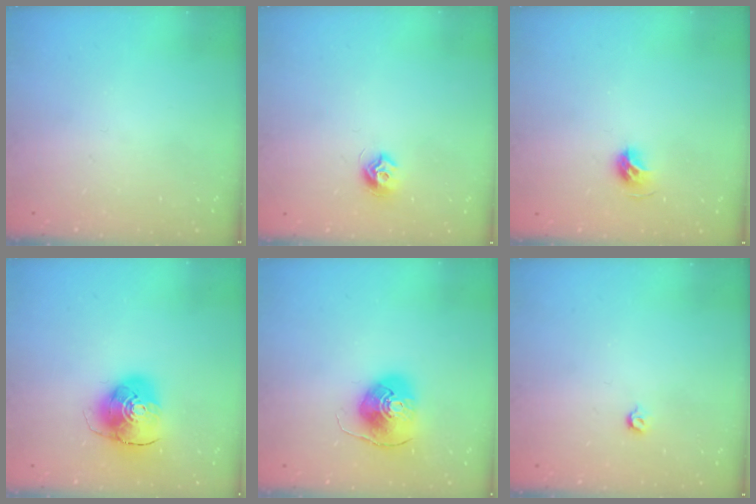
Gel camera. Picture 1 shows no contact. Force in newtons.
{"total": 7.9, "press": 7.9, "slide": 0.6}
{"total": 6.6, "press": 6.5, "slide": 1.2}
{"total": 9.6, "press": 9.6, "slide": 1.2}
{"total": 8.8, "press": 8.8, "slide": 0.8}
{"total": 3.6, "press": 3.6, "slide": 0.8}